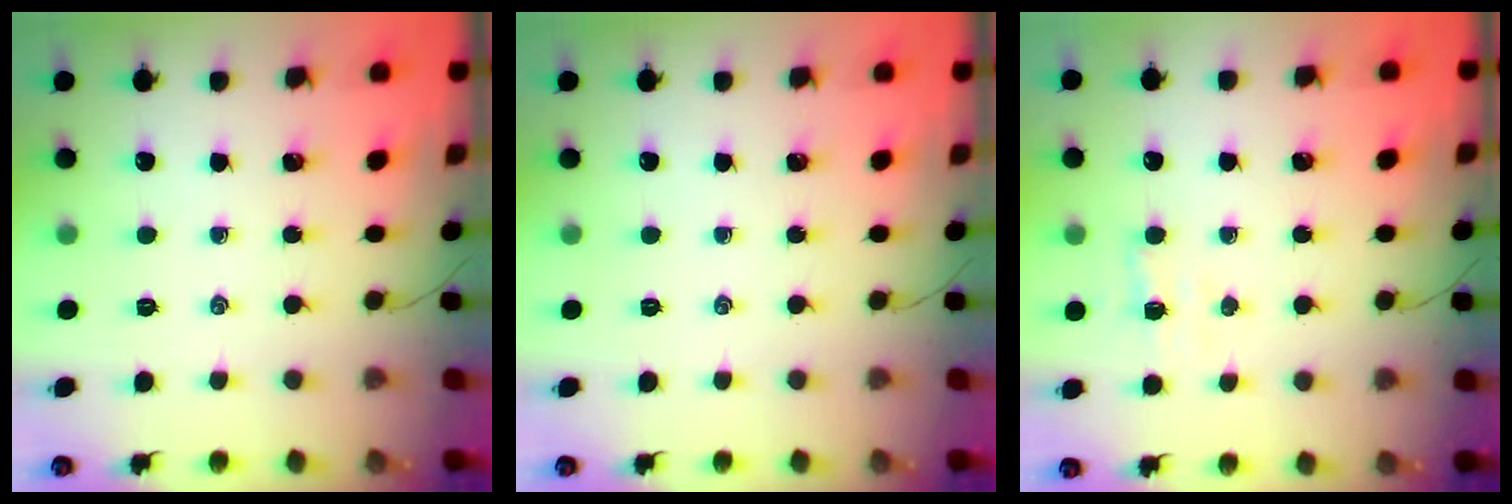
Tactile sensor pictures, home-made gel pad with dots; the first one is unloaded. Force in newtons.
{"total": 0.0}
{"total": 4.1, "press": 3.9, "slide": 1.1}